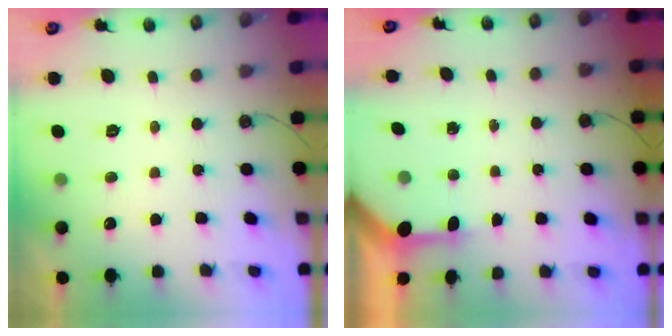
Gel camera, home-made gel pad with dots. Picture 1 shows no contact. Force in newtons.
{"total": 3.2, "press": 3.2, "slide": 0.2}